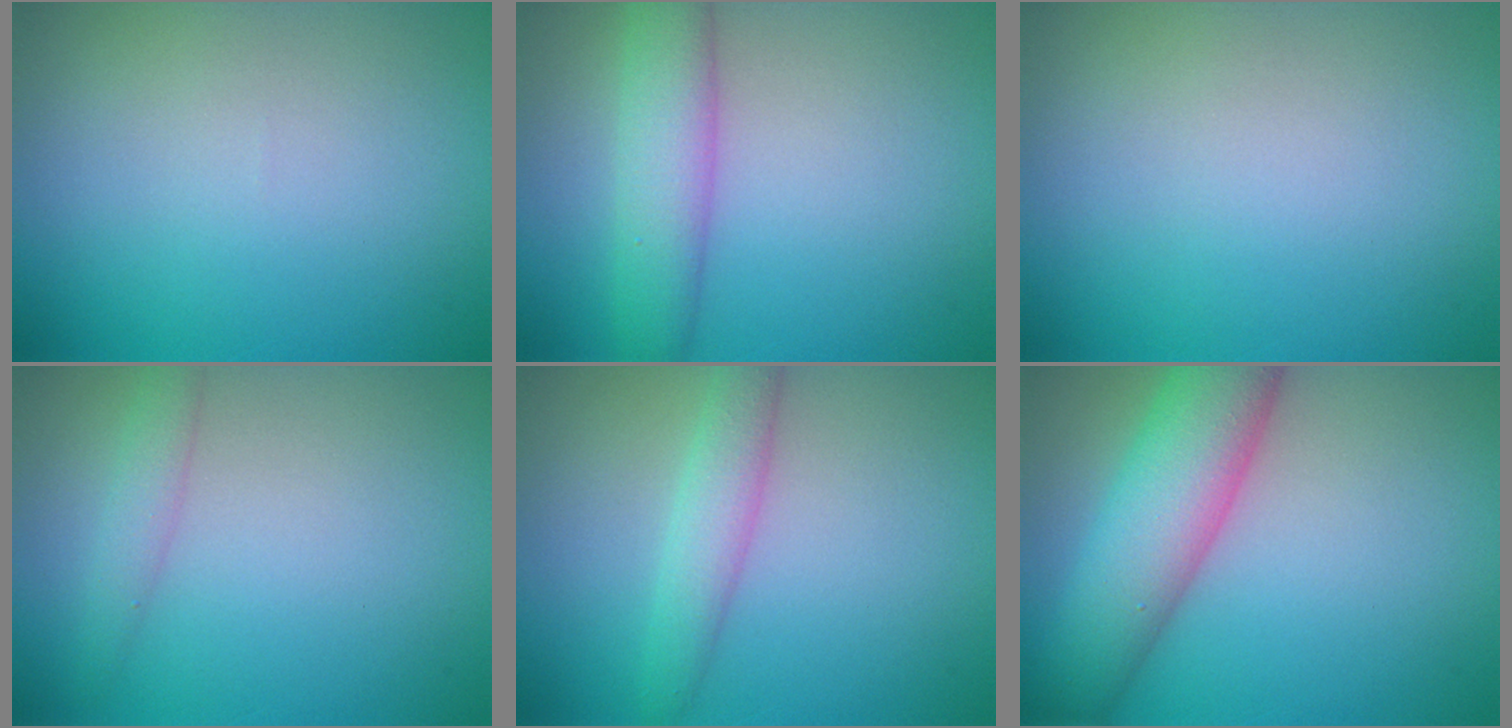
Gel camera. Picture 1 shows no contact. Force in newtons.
{"total": 4.5, "press": 4.5, "slide": 0.1}
{"total": 0.0}
{"total": 1.7, "press": 1.7, "slide": 0.0}
{"total": 2.6, "press": 2.6, "slide": 0.1}
{"total": 7.8, "press": 7.8, "slide": 0.4}